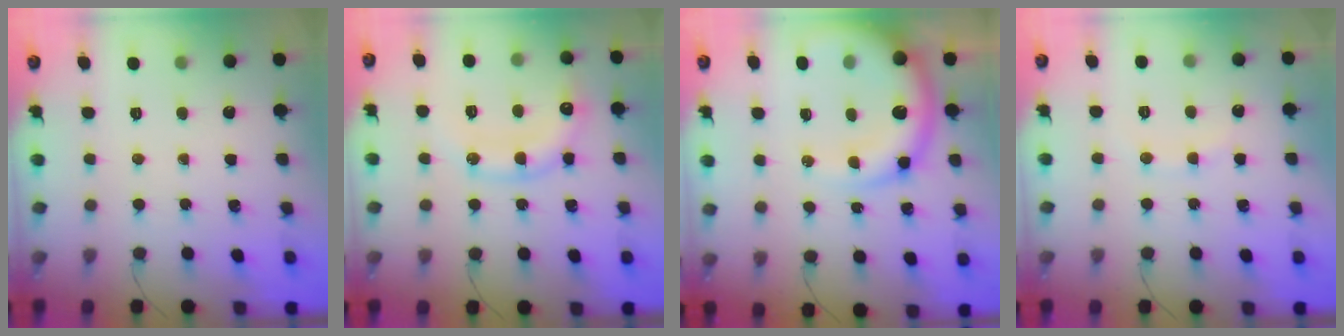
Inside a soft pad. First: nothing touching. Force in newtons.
{"total": 14.4, "press": 14.4, "slide": 1.2}
{"total": 16.0, "press": 15.5, "slide": 3.8}
{"total": 4.2, "press": 4.1, "slide": 1.0}